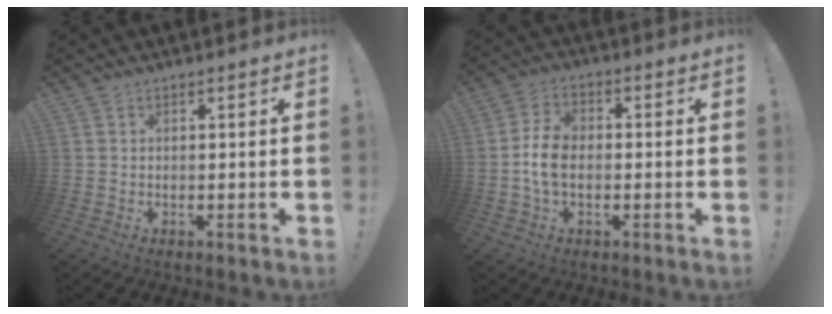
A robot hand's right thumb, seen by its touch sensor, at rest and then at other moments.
{"total": 8.6, "force": [-1.4, 5.5, 6.5], "torque": [-0.131, 0.004, -0.024]}